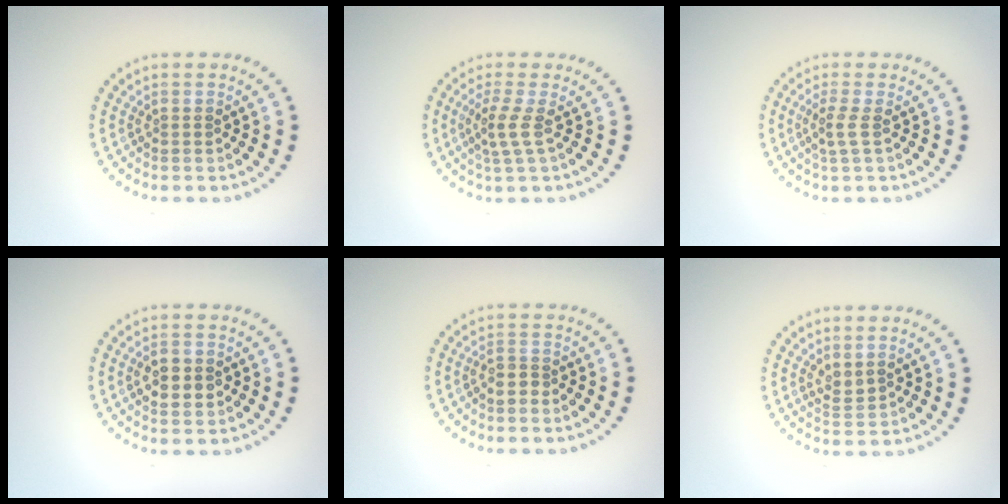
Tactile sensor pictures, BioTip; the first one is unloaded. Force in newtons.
{"total": 2.1, "press": 1.5, "slide": 1.5}
{"total": 1.6, "press": 1.3, "slide": 1.0}
{"total": 2.3, "press": 2.3, "slide": 0.1}
{"total": 1.5, "press": 1.2, "slide": 0.9}
{"total": 1.3, "press": 1.2, "slide": 0.6}